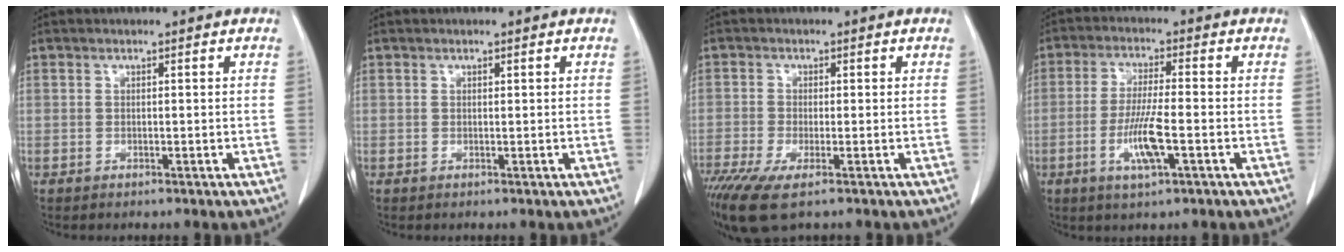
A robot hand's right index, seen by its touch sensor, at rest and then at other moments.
{"total": 0.0}
{"total": 7.2, "force": [-4.5, 1.5, 5.4], "torque": [-0.101, -0.021, -0.080]}
{"total": 7.3, "force": [-2.5, 0.6, 6.9], "torque": [-0.137, -0.010, -0.047]}